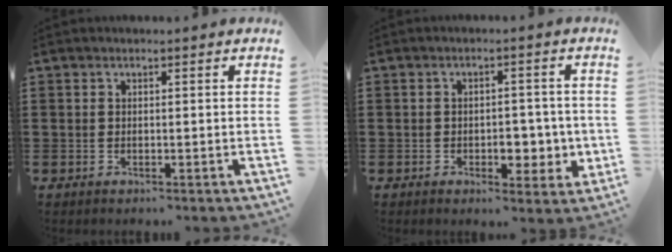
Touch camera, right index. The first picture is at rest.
{"total": 5.0, "force": [-1.1, 3.2, 3.7], "torque": [-0.044, -0.003, -0.025]}